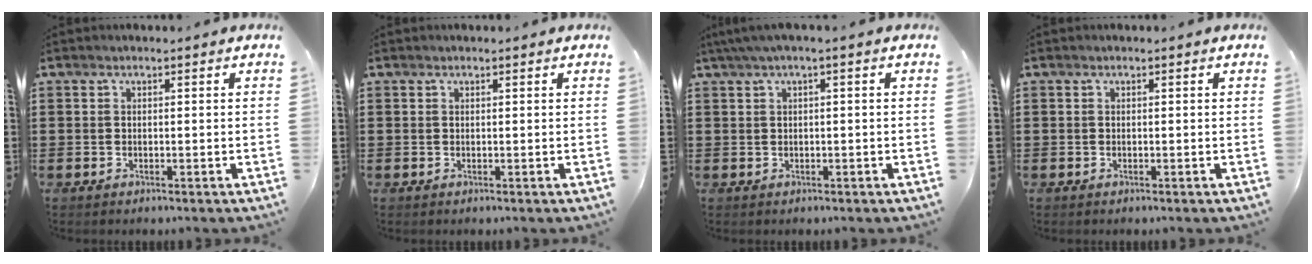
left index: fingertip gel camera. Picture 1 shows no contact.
{"total": 0.0}
{"total": 1.8, "force": [-0.3, 0.1, 1.7], "torque": [-0.027, -0.004, -0.006]}
{"total": 0.0}